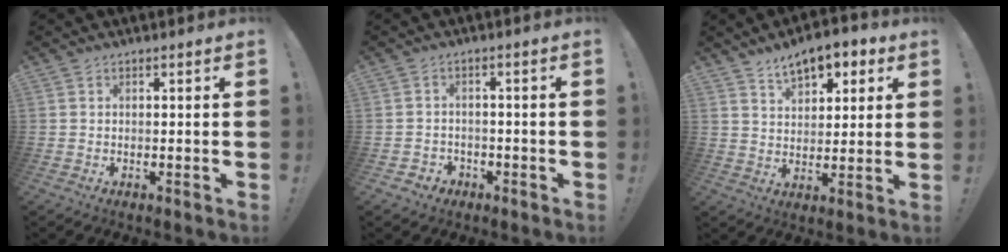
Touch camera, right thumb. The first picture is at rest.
{"total": 3.0, "force": [-1.6, 2.4, 0.8], "torque": [-0.014, 0.005, -0.026]}
{"total": 9.5, "force": [6.0, 5.3, 5.0], "torque": [-0.069, -0.027, 0.110]}